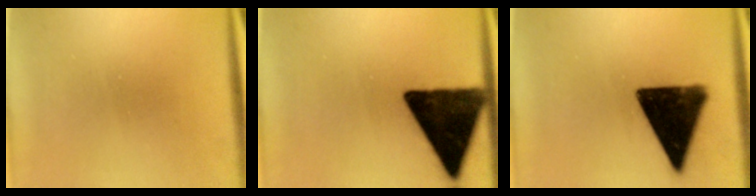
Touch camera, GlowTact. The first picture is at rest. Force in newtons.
{"total": 14.9}
{"total": 15.9}